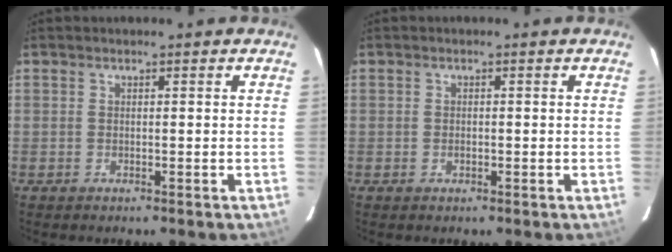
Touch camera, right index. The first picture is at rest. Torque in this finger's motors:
{"motor_torque": [-0.04, 0.01, -0.03, -0.02]}